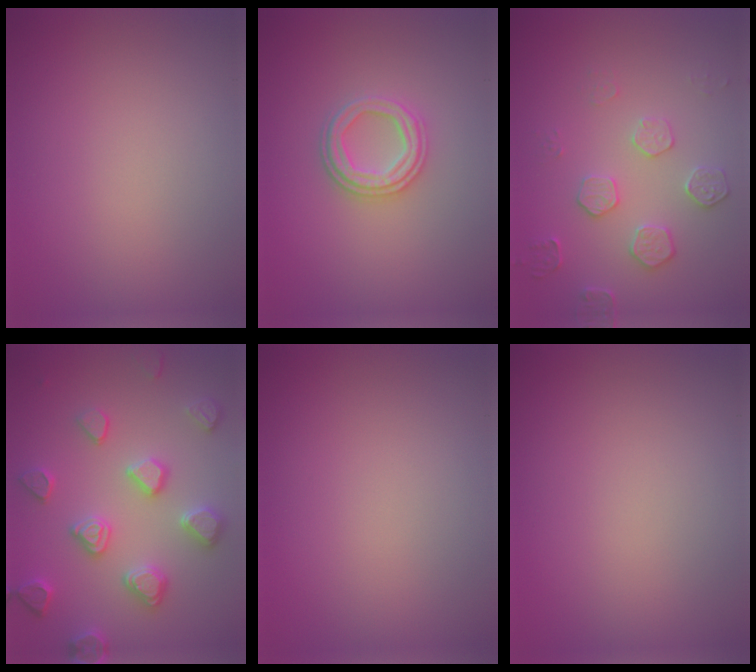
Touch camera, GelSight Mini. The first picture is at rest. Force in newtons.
{"total": 3.3, "press": 2.9, "slide": 1.5}
{"total": 2.2, "press": 1.8, "slide": 1.2}
{"total": 4.5, "press": 4.2, "slide": 1.5}
{"total": 0.0}
{"total": 0.0}